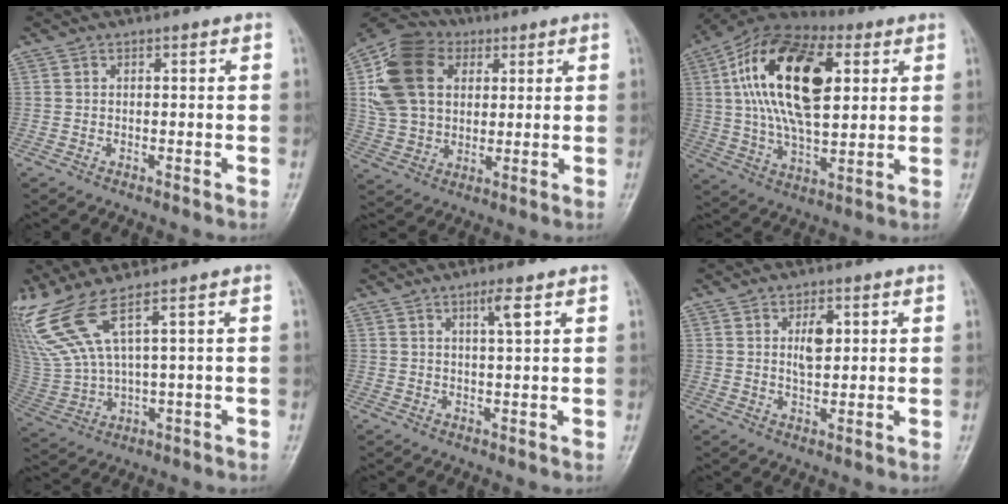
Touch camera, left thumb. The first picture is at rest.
{"total": 17.3, "force": [4.7, 12.9, 10.5], "torque": [-0.193, 0.010, 0.086]}
{"total": 23.1, "force": [5.6, 11.9, 19.0], "torque": [-0.332, -0.001, 0.089]}
{"total": 10.1, "force": [6.6, 1.0, 7.5], "torque": [-0.200, -0.026, 0.156]}
{"total": 3.3, "force": [1.8, 0.1, 2.8], "torque": [-0.052, -0.008, 0.033]}
{"total": 4.7, "force": [1.3, 2.6, 3.7], "torque": [-0.050, -0.008, 0.023]}